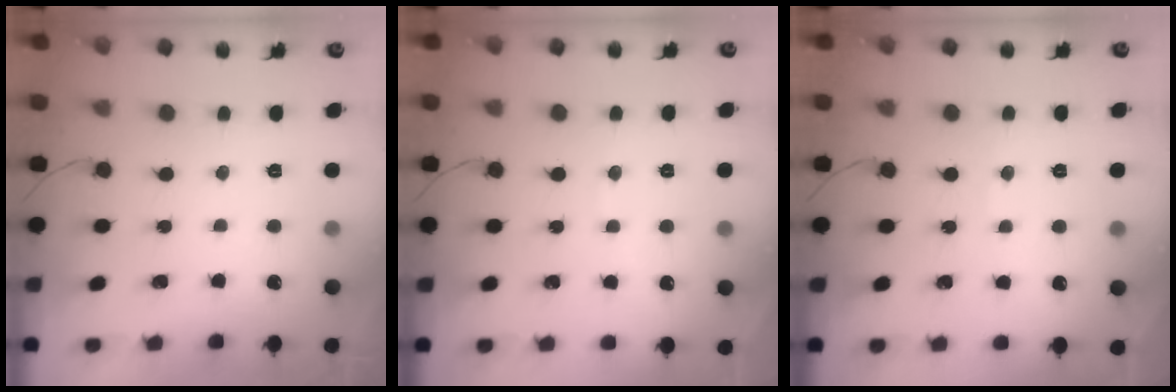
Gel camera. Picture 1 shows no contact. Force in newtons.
{"total": 2.6, "press": 2.6, "slide": 0.3}
{"total": 2.0, "press": 2.0, "slide": 0.3}